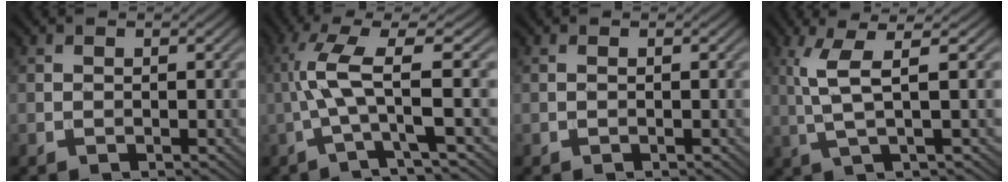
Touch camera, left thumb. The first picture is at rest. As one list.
[{"total": 7.4, "force": [-0.7, 0.9, 7.4], "torque": [-0.141, 0.018, -0.025]}, {"total": 0.0}, {"total": 5.5, "force": [1.2, 0.8, 5.3], "torque": [-0.116, 0.010, 0.025]}]